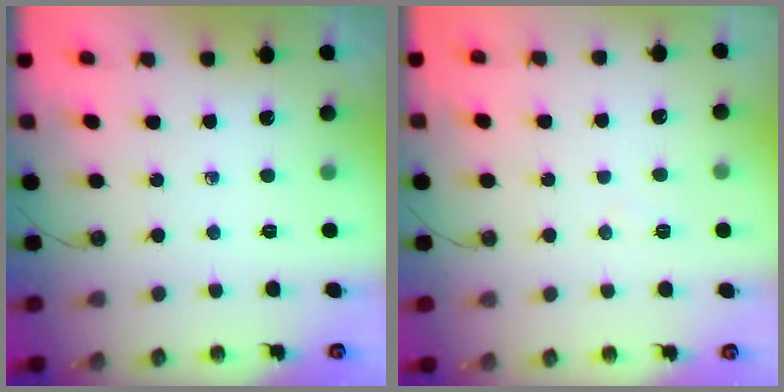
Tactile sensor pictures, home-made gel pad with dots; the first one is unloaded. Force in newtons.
{"total": 3.4, "press": 3.4, "slide": 0.5}